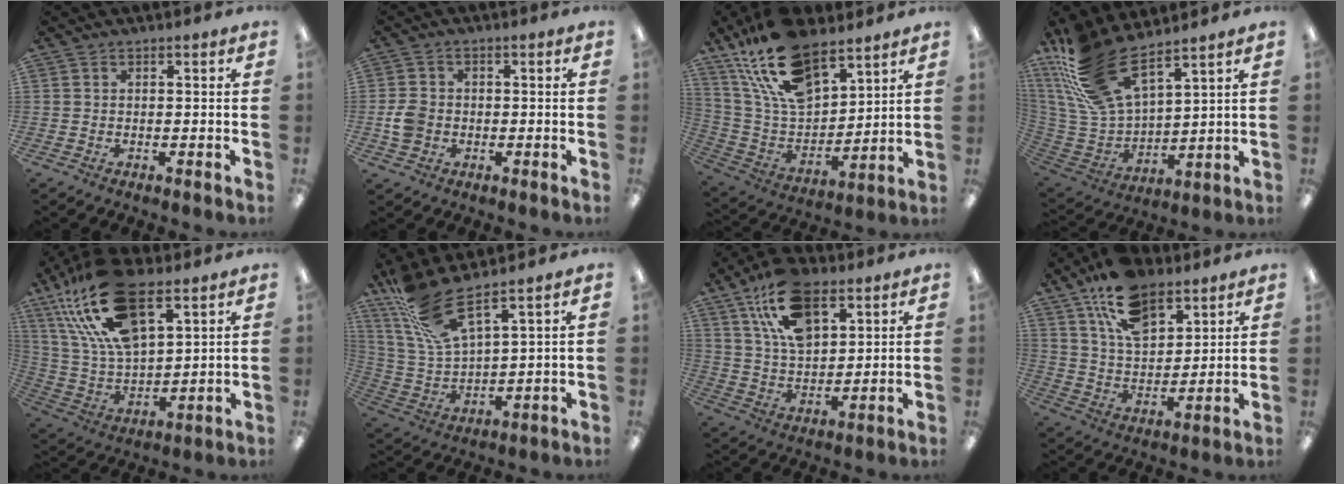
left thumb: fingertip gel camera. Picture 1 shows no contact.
{"total": 4.9, "force": [-0.7, 4.0, 2.6], "torque": [-0.043, 0.004, -0.012]}
{"total": 21.6, "force": [14.6, 10.1, 12.4], "torque": [-0.249, -0.068, 0.264]}
{"total": 19.2, "force": [13.6, 7.7, 11.2], "torque": [-0.261, -0.077, 0.251]}
{"total": 24.4, "force": [14.1, 11.3, 16.3], "torque": [-0.350, -0.057, 0.248]}
{"total": 20.0, "force": [15.4, 5.0, 11.7], "torque": [-0.265, -0.113, 0.270]}
{"total": 17.0, "force": [9.9, 9.0, 10.5], "torque": [-0.187, -0.024, 0.180]}
{"total": 16.2, "force": [10.5, 8.7, 8.8], "torque": [-0.155, -0.041, 0.193]}